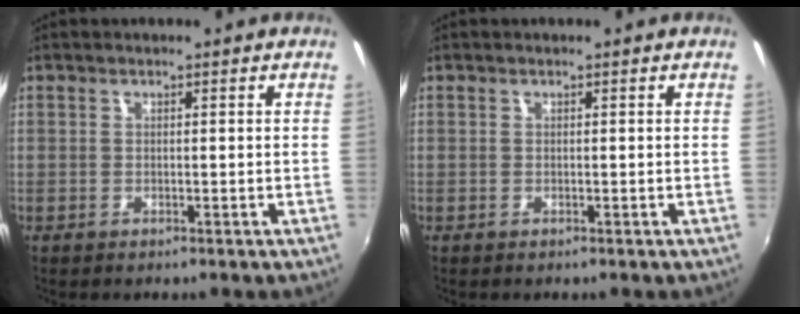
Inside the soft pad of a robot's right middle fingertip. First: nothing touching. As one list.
[{"total": 0.0}]